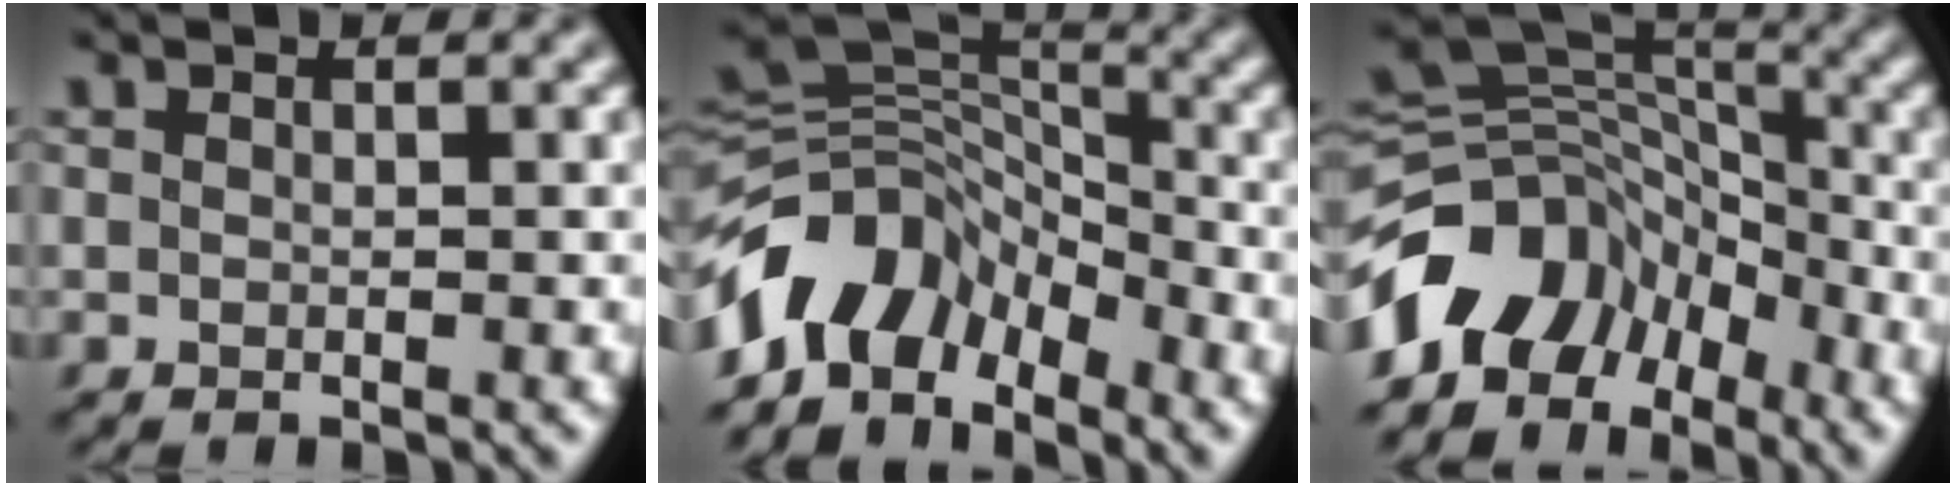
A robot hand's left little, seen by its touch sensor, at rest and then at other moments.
{"total": 8.4, "force": [-5.3, 4.9, 4.4], "torque": [-0.073, 0.010, -0.117]}
{"total": 8.9, "force": [-5.6, 5.7, 4.0], "torque": [-0.062, 0.014, -0.118]}